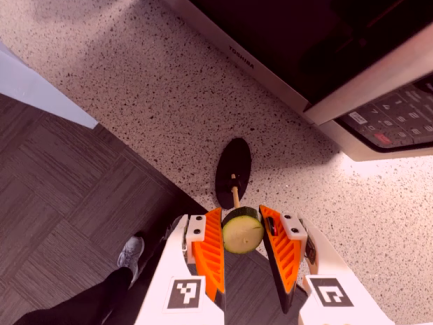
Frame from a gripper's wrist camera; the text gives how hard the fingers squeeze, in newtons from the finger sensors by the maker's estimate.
{"total": 9.7, "left": 9.8, "right": 9.7}